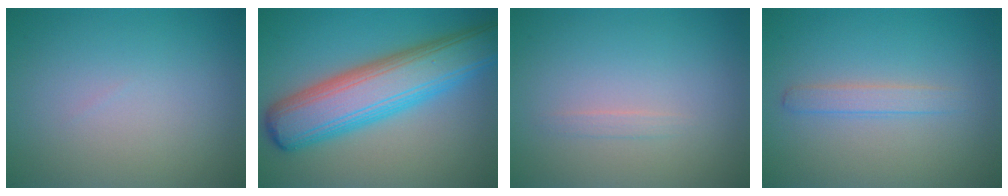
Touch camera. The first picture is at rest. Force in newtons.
{"total": 9.6, "press": 9.6, "slide": 0.3}
{"total": 0.6, "press": 0.6, "slide": 0.0}
{"total": 1.6, "press": 1.6, "slide": 0.0}